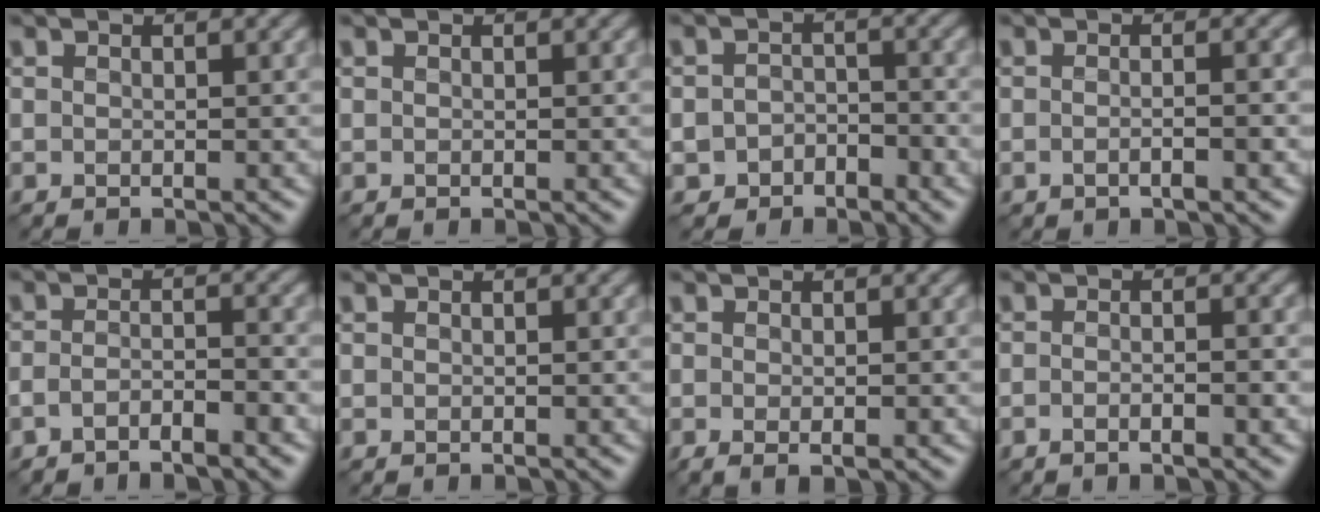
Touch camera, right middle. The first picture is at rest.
{"total": 0.0}
{"total": 2.3, "force": [-1.6, 1.5, 0.5], "torque": [-0.004, 0.006, -0.032]}
{"total": 2.2, "force": [-0.8, 0.6, 2.0], "torque": [-0.012, 0.004, -0.019]}
{"total": 2.3, "force": [-1.8, 0.4, 1.4], "torque": [-0.026, 0.003, -0.036]}
{"total": 0.0}
{"total": 1.6, "force": [-0.5, 0.7, 1.4], "torque": [-0.021, -0.005, -0.004]}
{"total": 2.3, "force": [-1.0, 0.6, 1.9], "torque": [-0.014, 0.004, -0.019]}